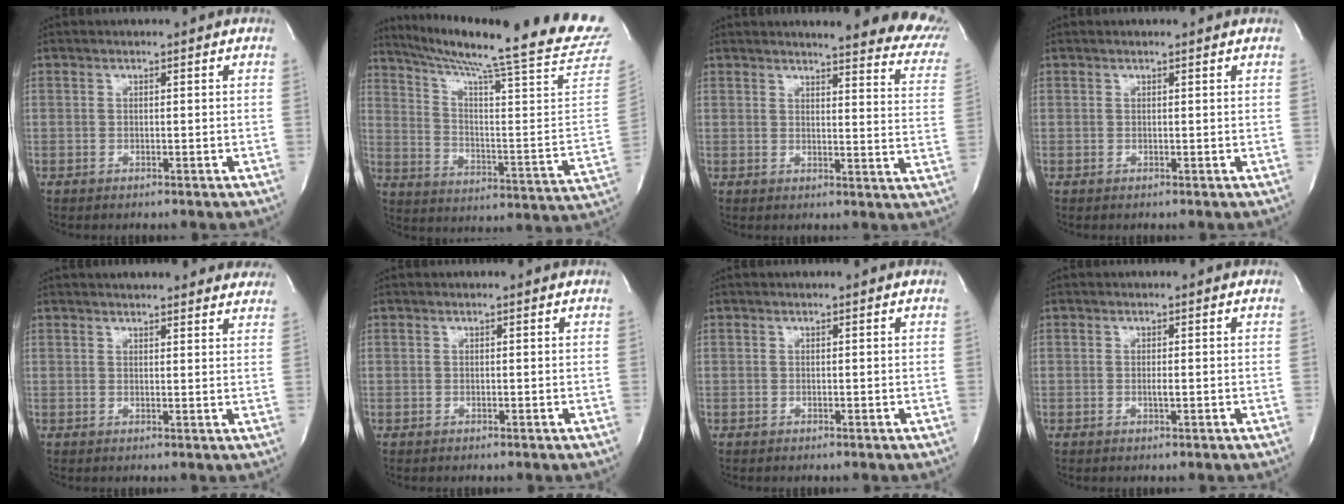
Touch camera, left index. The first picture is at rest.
{"total": 25.3, "force": [22.0, -1.9, 12.2], "torque": [-0.196, -0.103, 0.298]}
{"total": 18.9, "force": [17.2, 2.9, 7.5], "torque": [-0.073, -0.078, 0.170]}
{"total": 0.9, "force": [0.9, 0.0, 0.3], "torque": [-0.012, 0.008, 0.012]}
{"total": 15.8, "force": [14.4, 3.2, 5.5], "torque": [-0.058, 0.015, 0.162]}
{"total": 0.6, "force": [0.5, 0.0, 0.2], "torque": [-0.008, 0.005, 0.008]}
{"total": 0.7, "force": [0.7, 0.0, 0.2], "torque": [-0.005, 0.004, 0.007]}
{"total": 0.7, "force": [-0.1, 0.0, 0.7], "torque": [-0.018, -0.002, -0.001]}